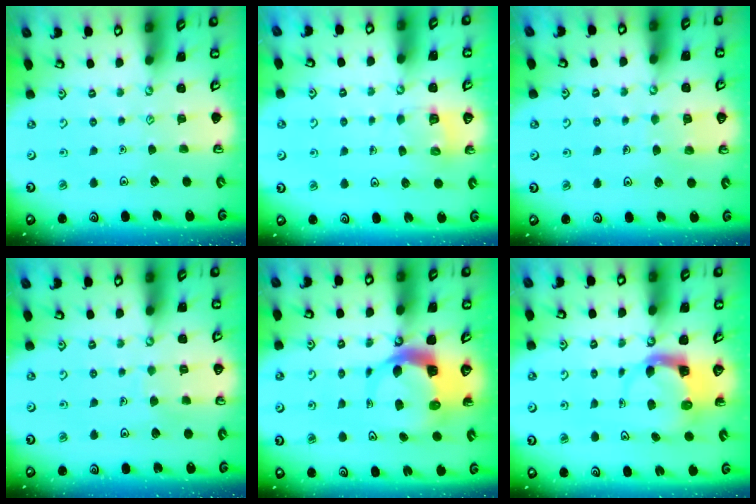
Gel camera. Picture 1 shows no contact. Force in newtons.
{"total": 5.2, "press": 5.1, "slide": 0.4}
{"total": 5.0, "press": 5.0, "slide": 0.3}
{"total": 3.9, "press": 3.9, "slide": 0.3}
{"total": 7.2, "press": 7.2, "slide": 1.0}
{"total": 3.9, "press": 3.8, "slide": 0.6}